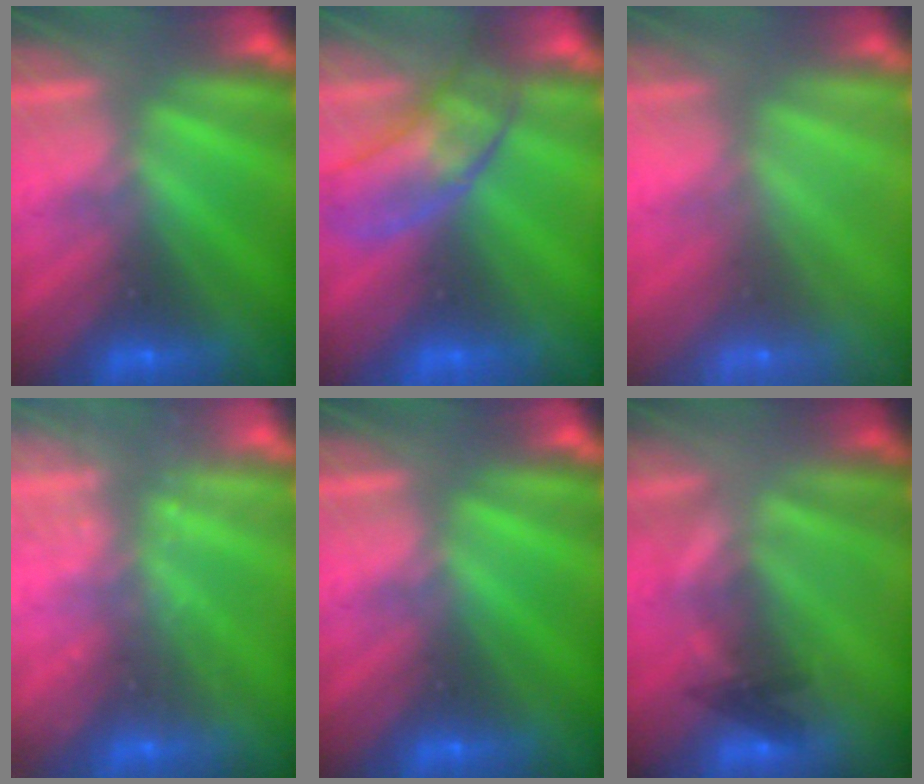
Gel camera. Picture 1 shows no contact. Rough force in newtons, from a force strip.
{"total": 2.9}
{"total": 9.3}
{"total": 2.1}
{"total": 0.0}
{"total": 2.2}